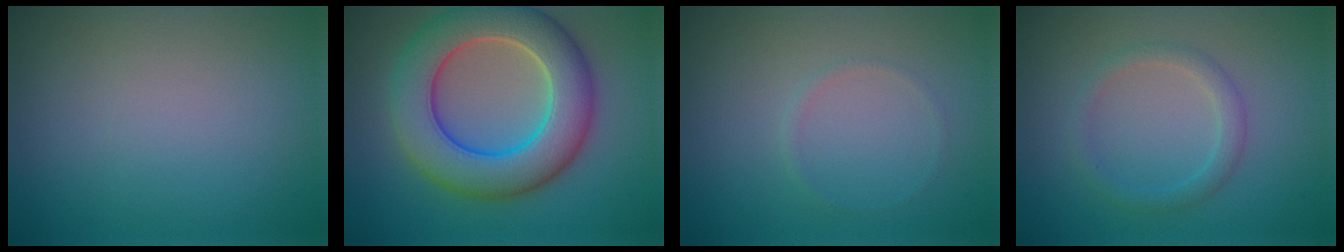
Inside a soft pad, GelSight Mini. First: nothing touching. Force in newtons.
{"total": 9.8, "press": 9.7, "slide": 0.4}
{"total": 0.6, "press": 0.6, "slide": 0.0}
{"total": 1.9, "press": 1.9, "slide": 0.1}